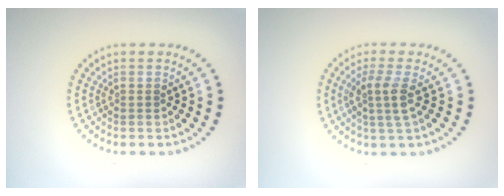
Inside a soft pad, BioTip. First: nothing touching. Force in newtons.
{"total": 2.5, "press": 2.1, "slide": 1.5}